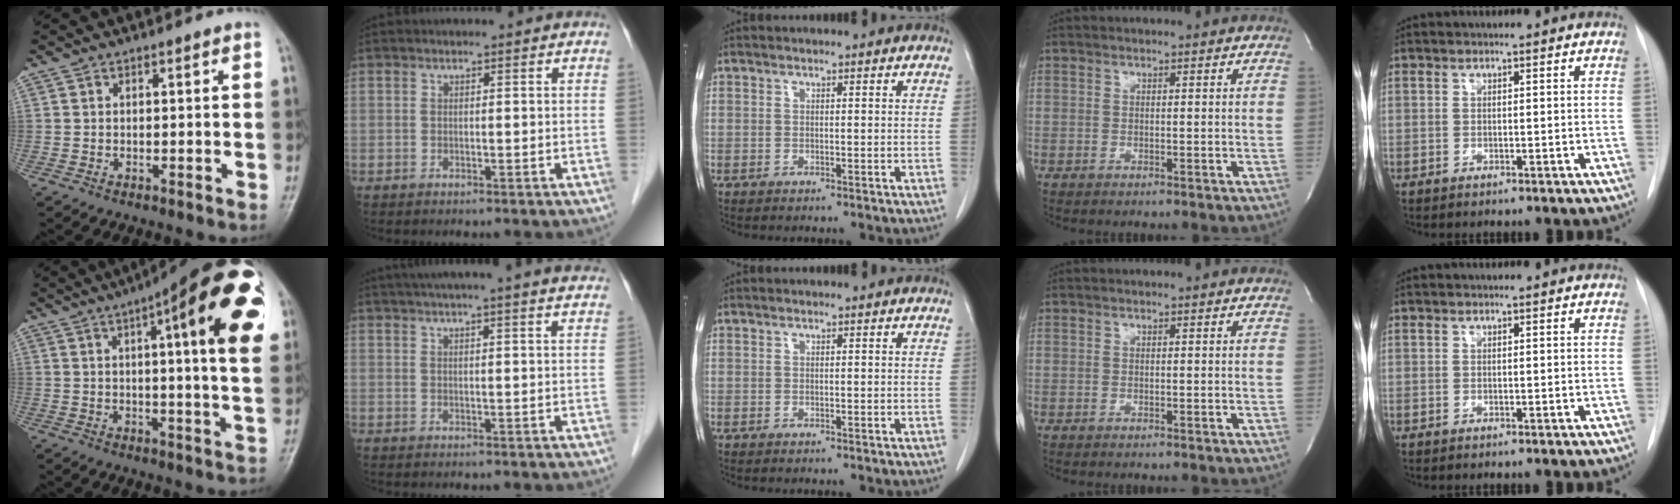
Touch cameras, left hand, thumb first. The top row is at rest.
{"thumb": {"total": 22.1, "force": [8.0, 4.7, 20.0], "torque": [-0.259, -0.003, 0.098]}, "index": {"total": 16.9, "force": [14.8, -0.1, 8.1], "torque": [-0.129, 0.021, 0.182]}}